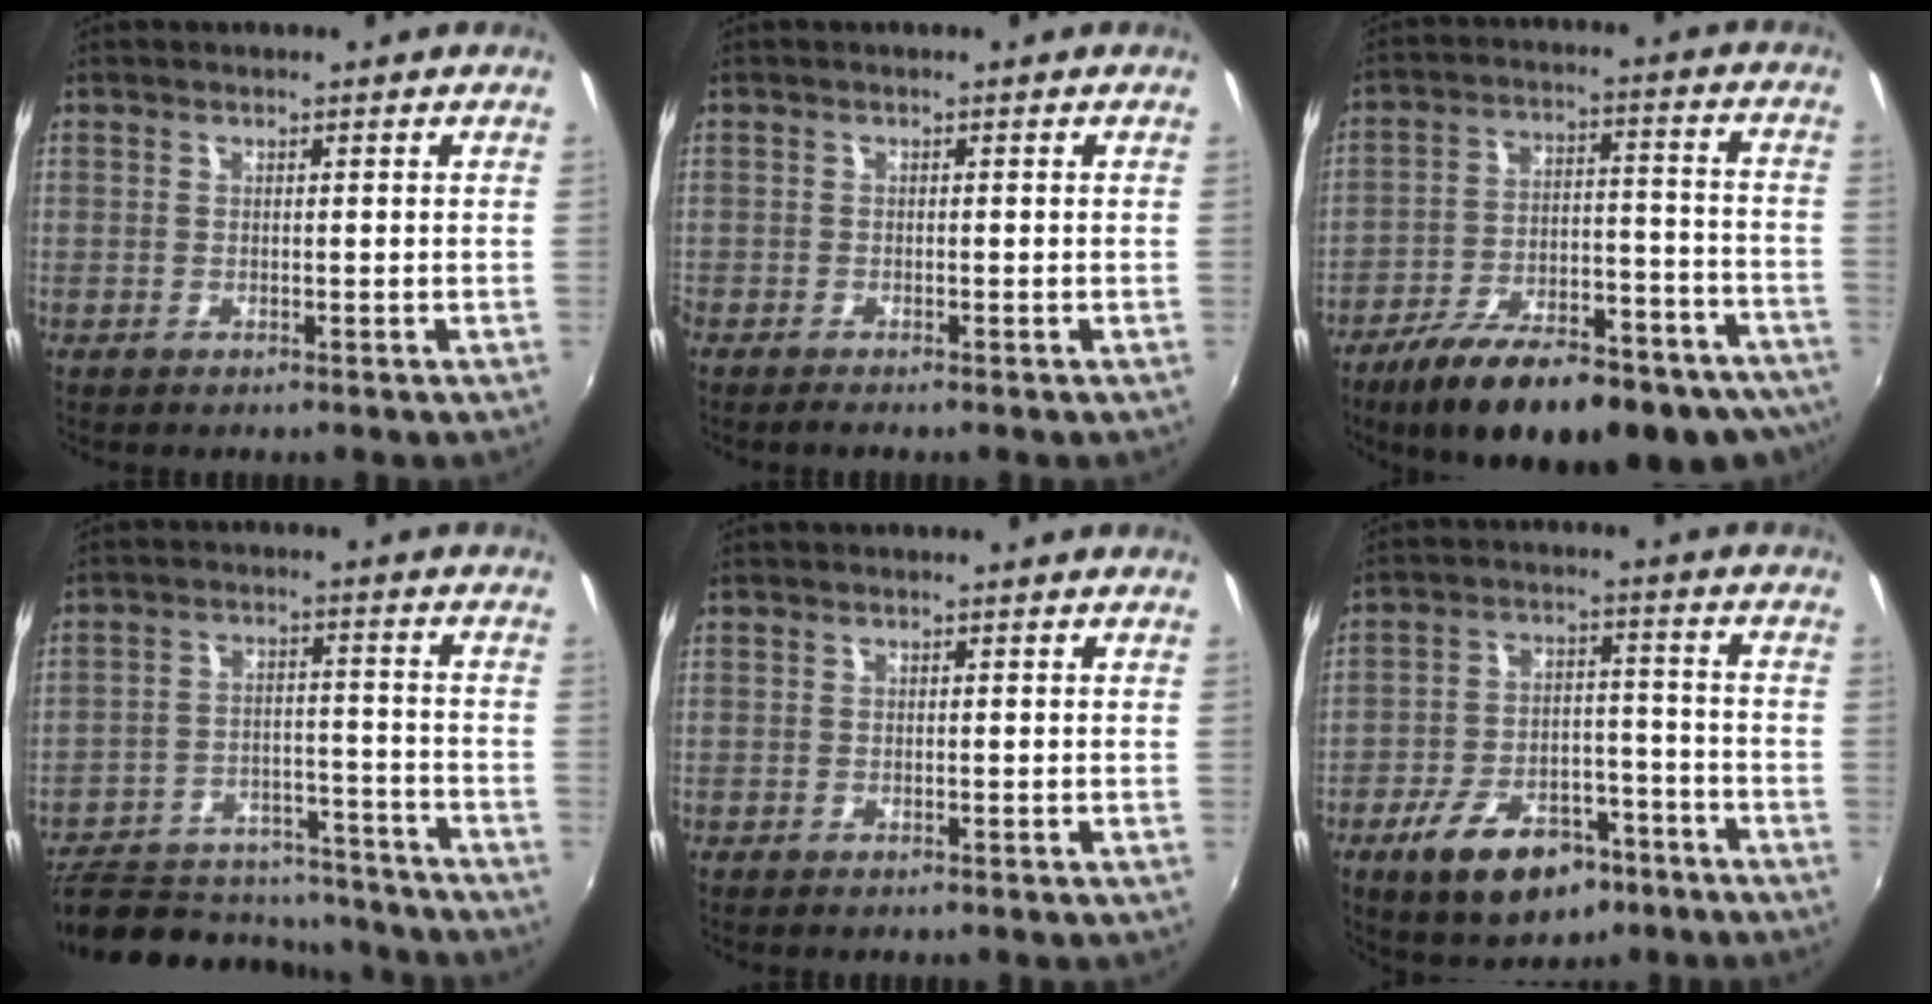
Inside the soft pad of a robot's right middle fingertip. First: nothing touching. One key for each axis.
{"total": 1.1, "fx": -1.0, "fy": -0.1, "fz": 0.5, "tx": -0.010, "ty": -0.006, "tz": -0.020}
{"total": 25.4, "fx": -18.5, "fy": 8.6, "fz": 15.2, "tx": -0.253, "ty": -0.028, "tz": -0.252}
{"total": 21.9, "fx": -18.7, "fy": 8.1, "fz": 8.0, "tx": -0.164, "ty": 0.010, "tz": -0.246}
{"total": 0.0}
{"total": 14.7, "fx": -8.9, "fy": 7.8, "fz": 8.7, "tx": -0.173, "ty": 0.009, "tz": -0.131}